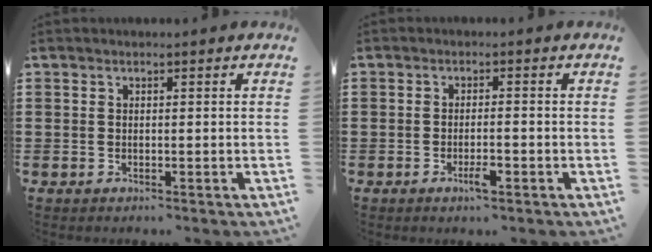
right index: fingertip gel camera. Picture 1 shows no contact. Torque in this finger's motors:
{"motor_torque": [-0.17, 0.15, 0.02, 0.01]}